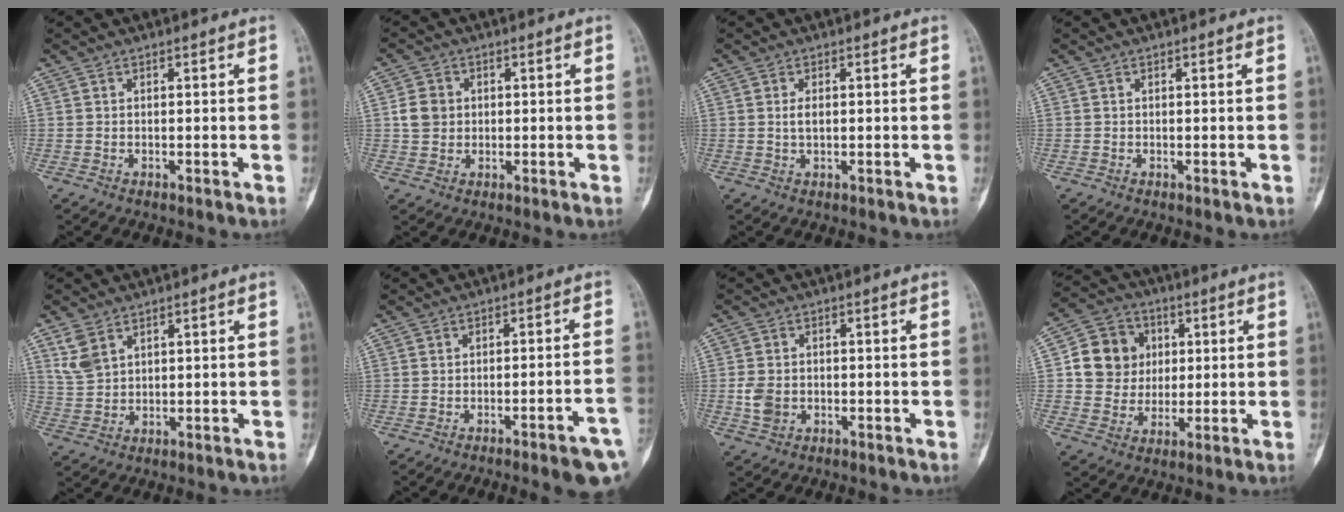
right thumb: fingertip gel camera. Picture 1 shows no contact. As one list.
[{"total": 4.7, "force": [0.5, 4.2, 1.9], "torque": [-0.020, 0.004, 0.005]}, {"total": 1.8, "force": [0.2, 0.9, 1.6], "torque": [-0.025, 0.001, 0.003]}, {"total": 0.0}, {"total": 4.3, "force": [2.4, 2.6, 2.4], "torque": [-0.045, -0.005, 0.060]}, {"total": 9.3, "force": [-5.7, 1.2, 7.3], "torque": [-0.087, 0.026, -0.070]}, {"total": 4.4, "force": [-1.0, 3.4, 2.6], "torque": [-0.044, 0.005, -0.017]}, {"total": 11.3, "force": [2.0, 10.4, 4.2], "torque": [-0.035, 0.004, 0.033]}]